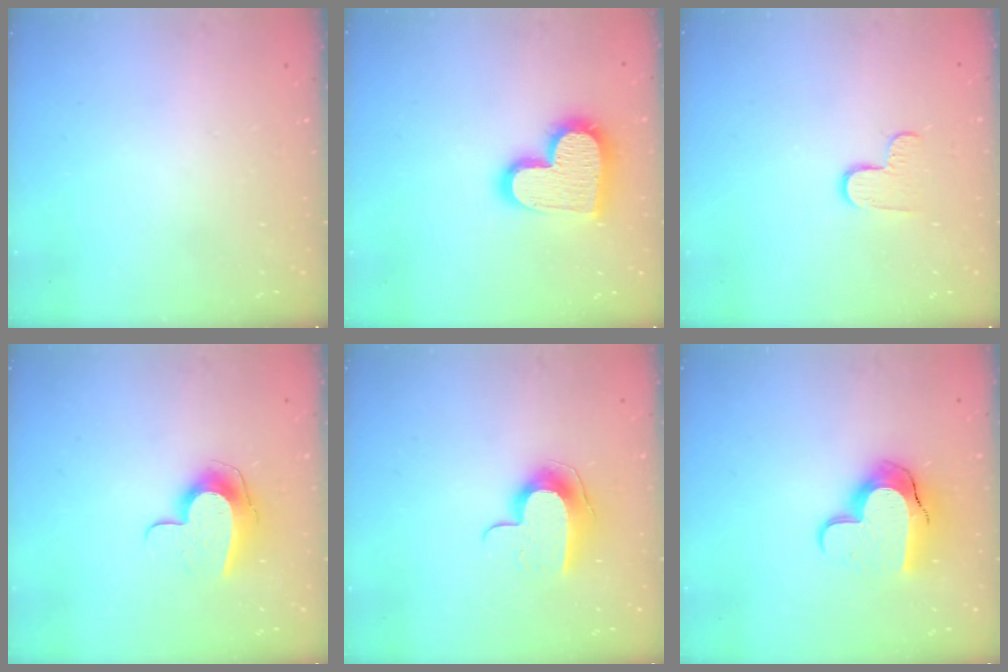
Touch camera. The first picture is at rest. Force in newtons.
{"total": 18.4, "press": 18.4, "slide": 1.0}
{"total": 4.5, "press": 4.5, "slide": 0.4}
{"total": 9.9, "press": 9.9, "slide": 0.4}
{"total": 9.8, "press": 9.8, "slide": 0.6}
{"total": 12.9, "press": 12.9, "slide": 0.9}